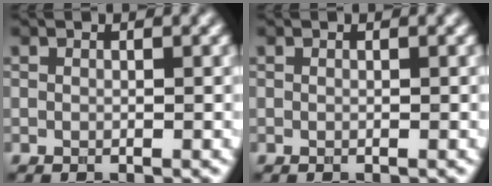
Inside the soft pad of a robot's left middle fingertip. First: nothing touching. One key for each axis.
{"total": 0.0}